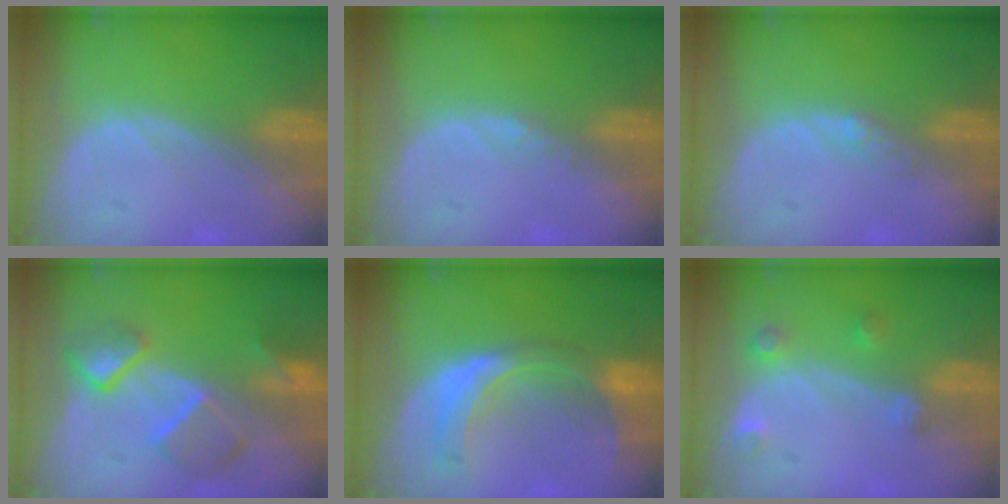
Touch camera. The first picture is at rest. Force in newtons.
{"total": 0.8, "press": 0.6, "slide": 0.4}
{"total": 1.8, "press": 1.6, "slide": 1.0}
{"total": 7.5, "press": 6.7, "slide": 3.4}
{"total": 8.0, "press": 7.1, "slide": 3.8}
{"total": 2.7, "press": 2.7, "slide": 0.3}